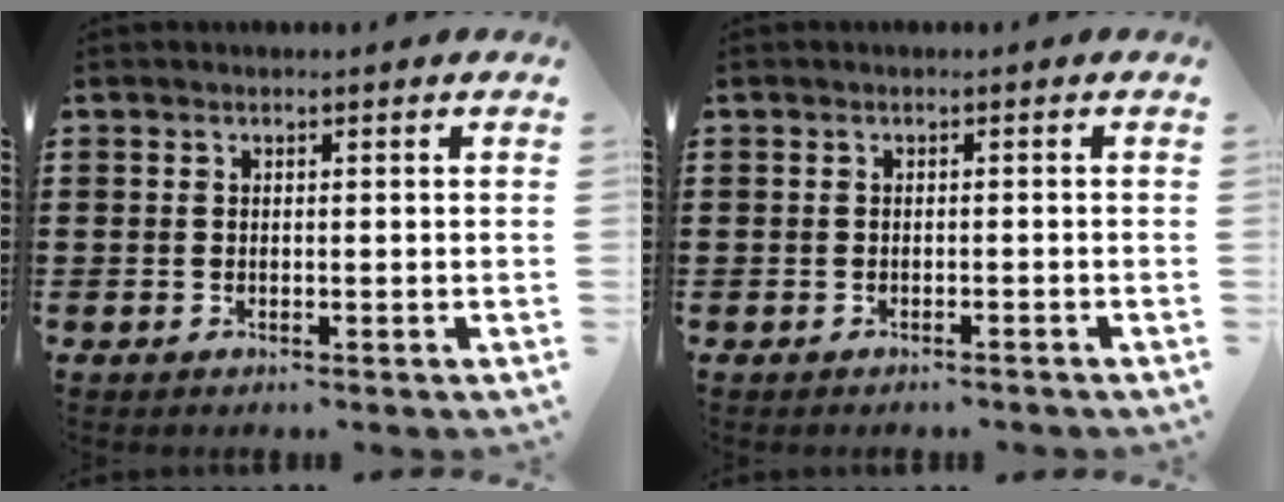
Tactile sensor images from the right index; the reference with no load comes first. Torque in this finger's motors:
{"motor_torque": [0.00, -0.01, -0.13, -0.08]}